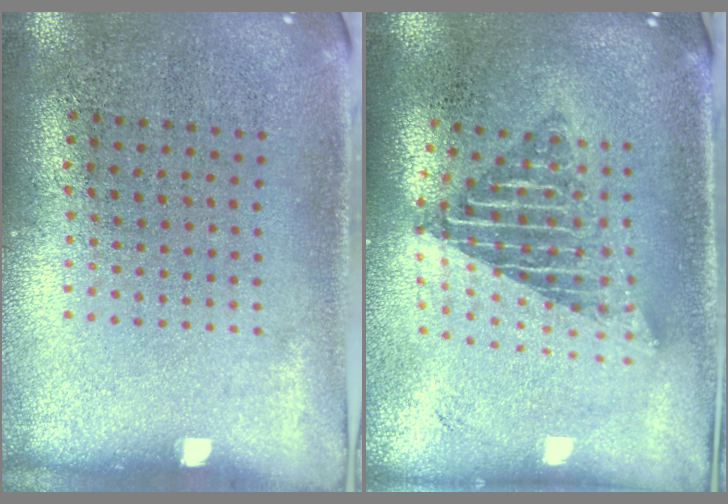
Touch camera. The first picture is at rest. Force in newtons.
{"total": 1.9, "press": 1.5, "slide": 1.1}